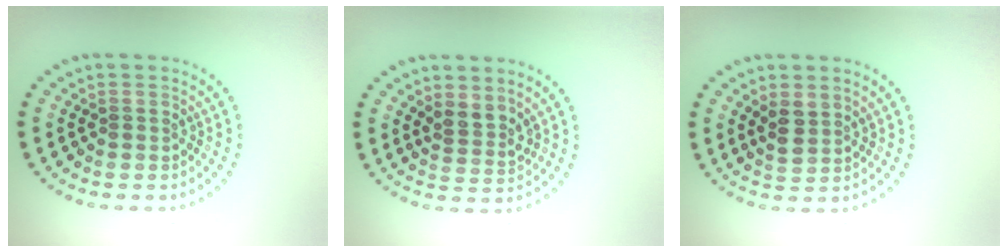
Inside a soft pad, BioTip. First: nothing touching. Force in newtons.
{"total": 2.2, "press": 1.6, "slide": 1.4}
{"total": 2.2, "press": 1.8, "slide": 1.2}